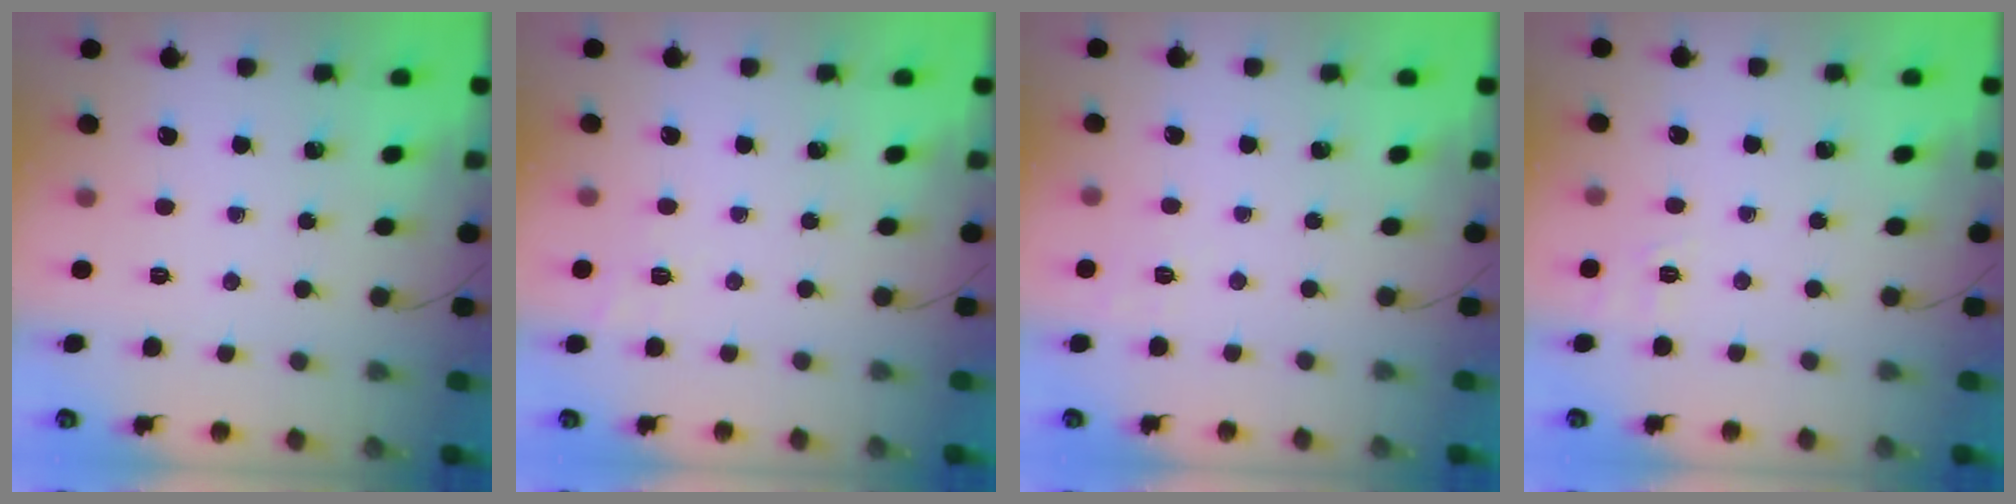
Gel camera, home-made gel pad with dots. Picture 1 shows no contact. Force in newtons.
{"total": 6.7, "press": 6.4, "slide": 1.9}
{"total": 2.8, "press": 2.4, "slide": 1.5}
{"total": 1.8, "press": 0.4, "slide": 1.7}